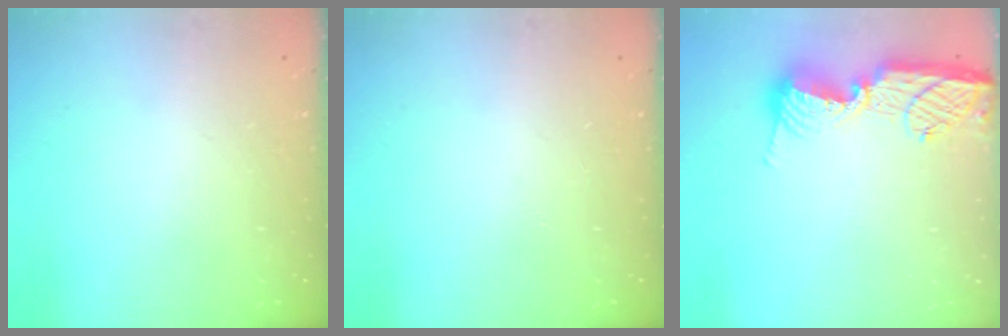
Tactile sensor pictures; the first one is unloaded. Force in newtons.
{"total": 0.0}
{"total": 12.7, "press": 12.6, "slide": 1.2}